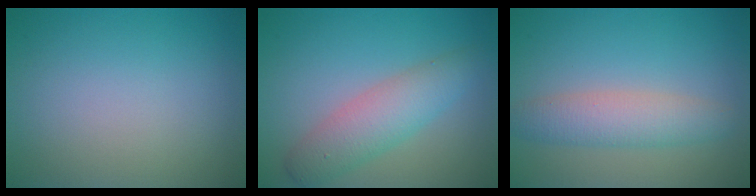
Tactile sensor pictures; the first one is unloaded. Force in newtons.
{"total": 4.1, "press": 4.1, "slide": 0.1}
{"total": 3.6, "press": 3.6, "slide": 0.1}